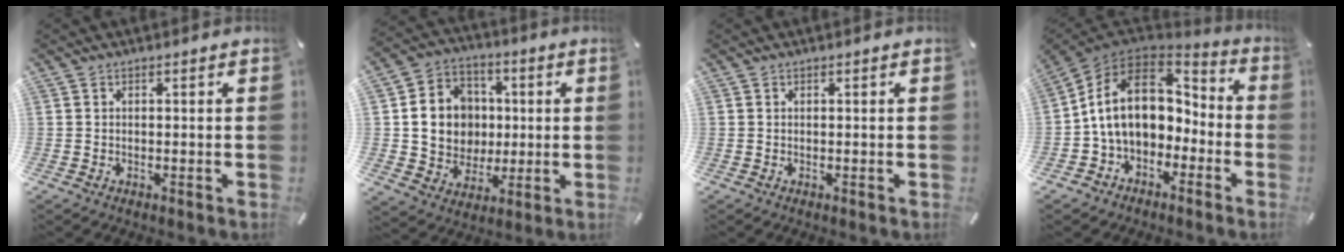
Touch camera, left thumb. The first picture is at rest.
{"total": 13.7, "force": [0.8, 12.4, 5.7], "torque": [-0.108, 0.014, 0.027]}
{"total": 0.0}
{"total": 15.7, "force": [0.1, 12.0, 10.0], "torque": [-0.200, 0.010, 0.002]}